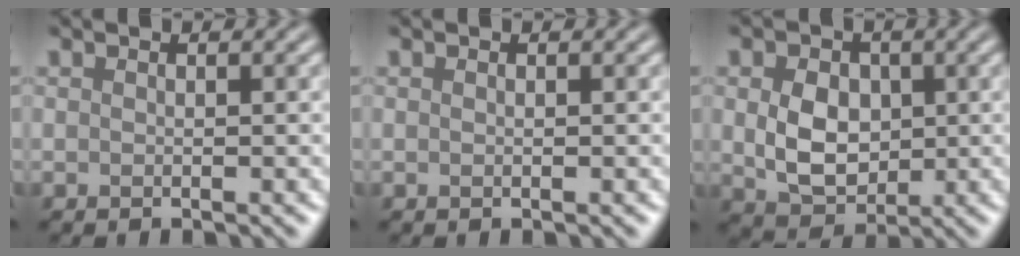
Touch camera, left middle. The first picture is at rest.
{"total": 0.0}
{"total": 5.4, "force": [0.3, 4.1, 3.5], "torque": [-0.071, -0.007, 0.008]}